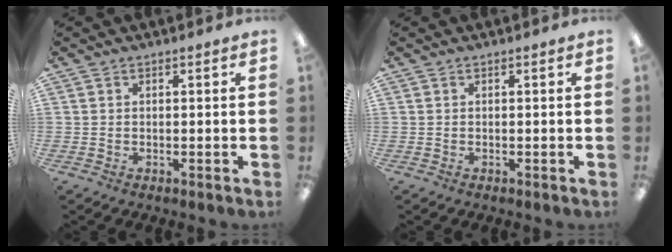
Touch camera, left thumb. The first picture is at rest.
{"total": 0.0}